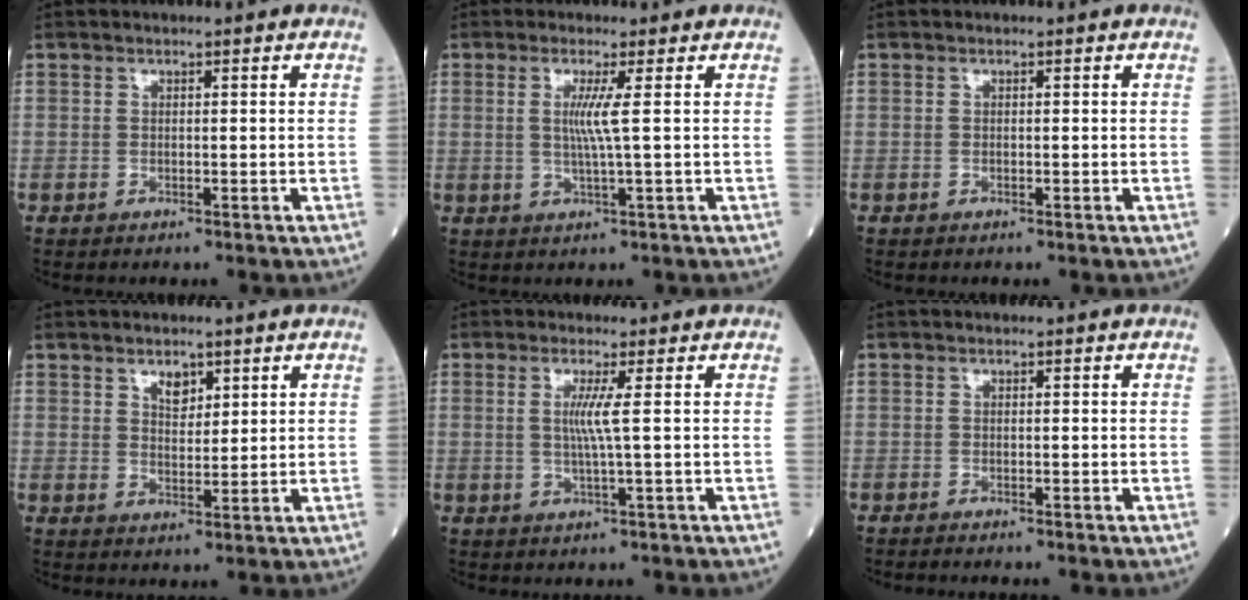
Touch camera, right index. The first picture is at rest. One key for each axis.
{"total": 3.5, "fx": 0.5, "fy": -1.1, "fz": 3.3, "tx": -0.069, "ty": -0.005, "tz": 0.008}
{"total": 0.0}
{"total": 3.1, "fx": 1.9, "fy": 1.7, "fz": 1.8, "tx": -0.029, "ty": -0.001, "tz": 0.034}
{"total": 3.2, "fx": 0.4, "fy": -1.0, "fz": 3.1, "tx": -0.063, "ty": -0.004, "tz": 0.007}
{"total": 1.4, "fx": -1.2, "fy": -0.1, "fz": 0.6, "tx": -0.010, "ty": 0.000, "tz": -0.015}